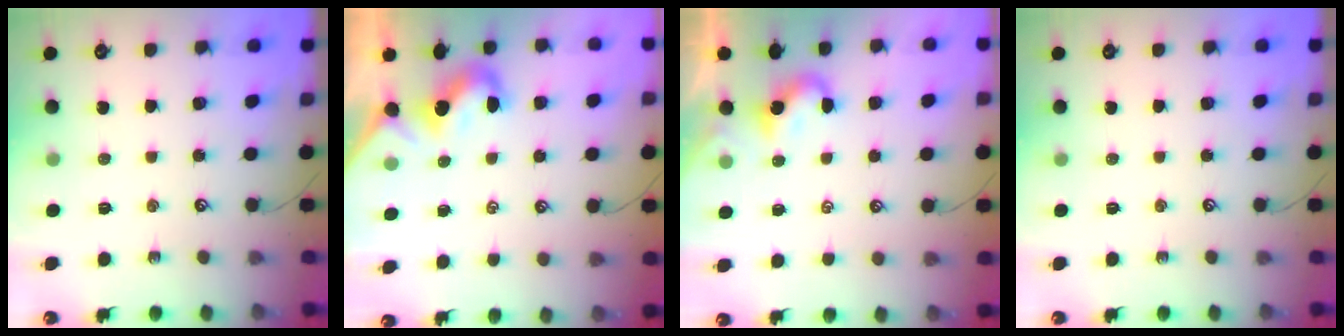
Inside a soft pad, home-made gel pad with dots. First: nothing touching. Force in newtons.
{"total": 2.1, "press": 2.0, "slide": 0.6}
{"total": 1.2, "press": 1.2, "slide": 0.2}
{"total": 0.0}